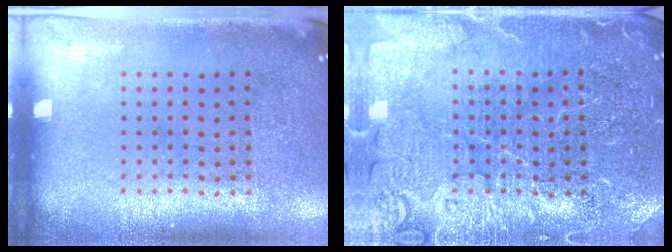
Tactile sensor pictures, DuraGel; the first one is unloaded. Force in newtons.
{"total": 4.3, "press": 4.2, "slide": 0.7}